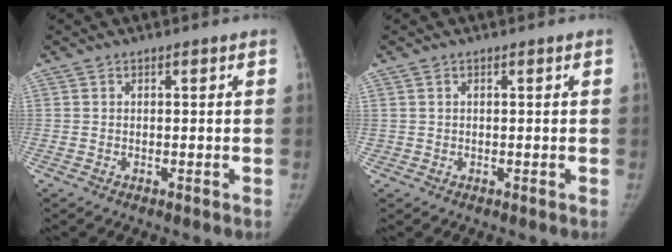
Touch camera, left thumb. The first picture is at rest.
{"total": 0.5, "force": [0.0, 0.5, 0.0], "torque": [0.006, 0.004, -0.002]}